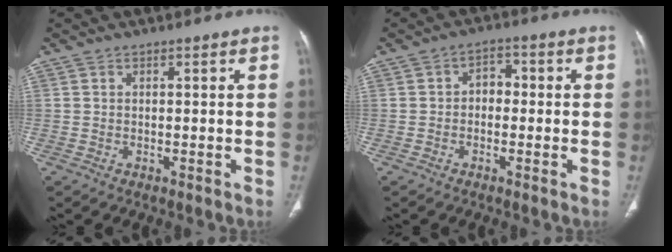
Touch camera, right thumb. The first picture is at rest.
{"total": 3.5, "force": [-0.4, 2.7, 2.2], "torque": [-0.014, 0.017, -0.018]}